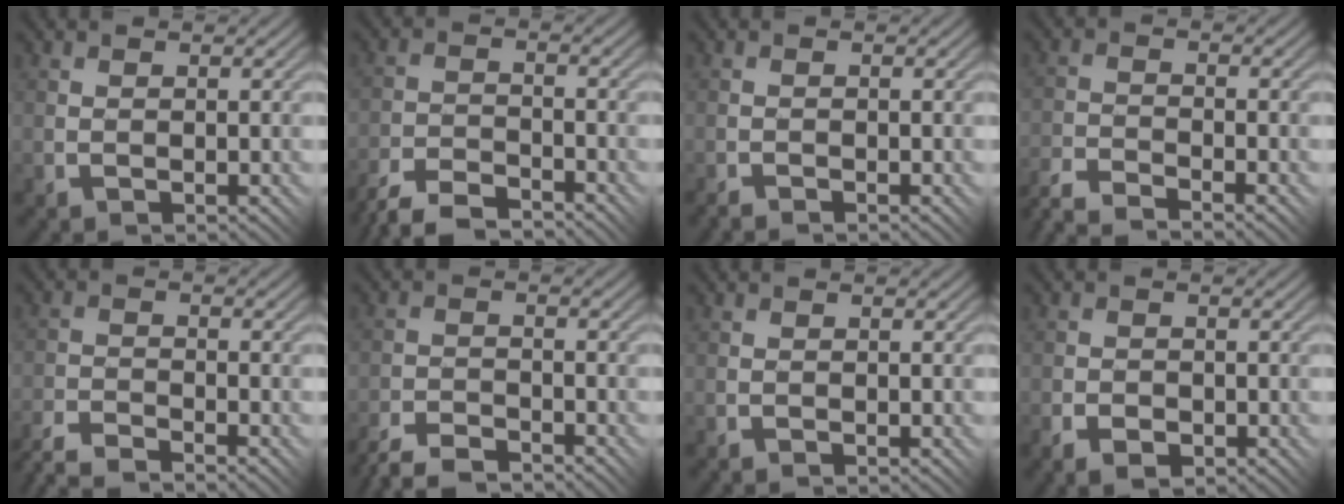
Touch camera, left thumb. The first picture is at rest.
{"total": 6.6, "force": [-6.1, 1.1, 2.0], "torque": [-0.041, 0.000, -0.125]}
{"total": 1.0, "force": [-0.9, -0.2, -0.2], "torque": [0.003, 0.004, -0.021]}
{"total": 7.1, "force": [-6.6, 1.0, 2.4], "torque": [-0.057, -0.015, -0.126]}
{"total": 6.3, "force": [-5.9, 0.7, 2.0], "torque": [-0.047, -0.011, -0.114]}
{"total": 5.2, "force": [-4.9, 0.8, 1.6], "torque": [-0.031, 0.000, -0.101]}
{"total": 0.0}
{"total": 2.4, "force": [-1.5, 1.5, 1.2], "torque": [-0.020, -0.002, -0.030]}